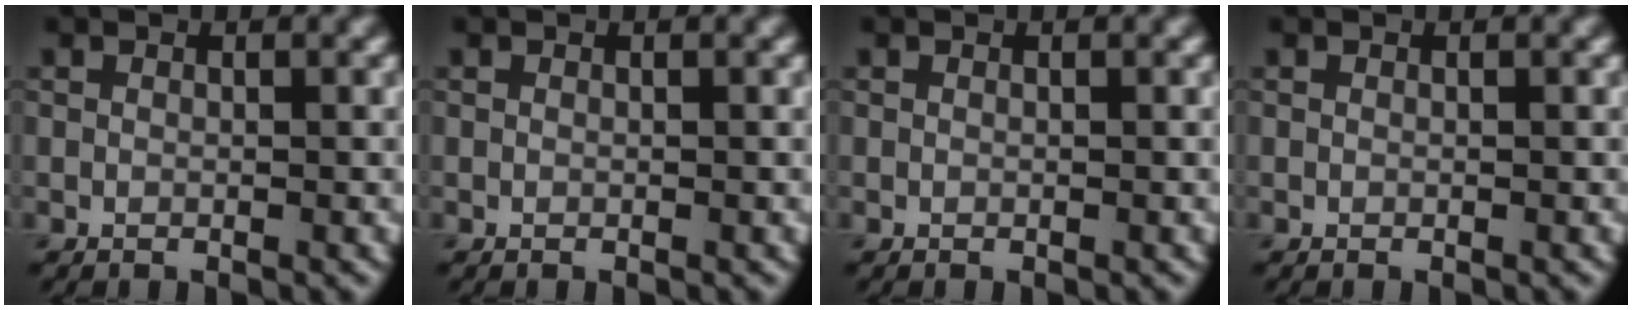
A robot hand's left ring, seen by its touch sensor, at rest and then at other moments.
{"total": 0.0}
{"total": 0.0}
{"total": 0.0}